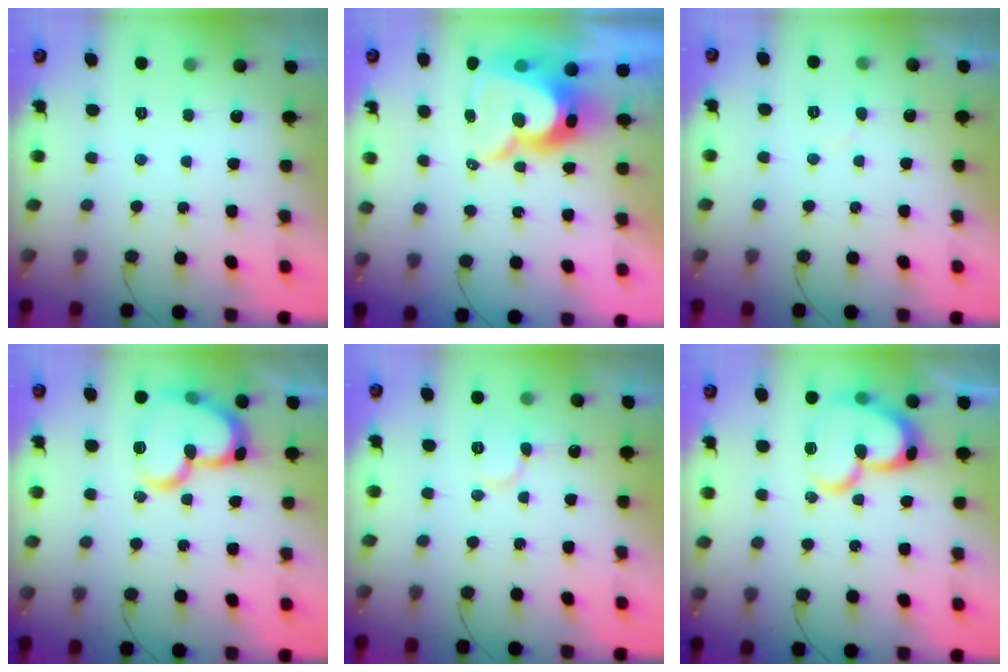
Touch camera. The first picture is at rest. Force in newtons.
{"total": 16.8, "press": 16.8, "slide": 1.3}
{"total": 4.1, "press": 4.1, "slide": 0.2}
{"total": 19.2, "press": 19.1, "slide": 2.3}
{"total": 8.5, "press": 8.3, "slide": 1.9}
{"total": 18.9, "press": 18.8, "slide": 1.9}